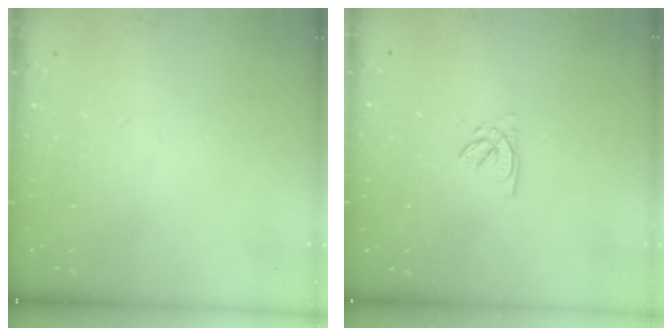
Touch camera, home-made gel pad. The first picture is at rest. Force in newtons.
{"total": 2.3, "press": 2.3, "slide": 0.3}